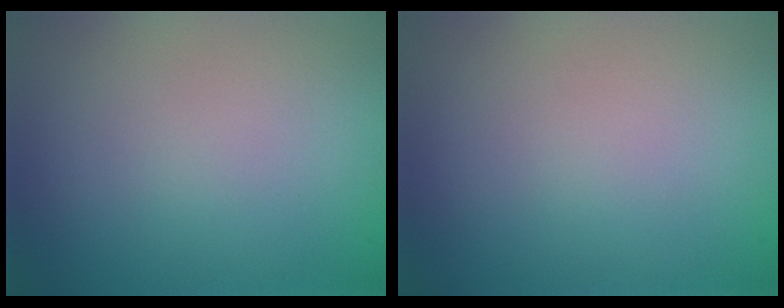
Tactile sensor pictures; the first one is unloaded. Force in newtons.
{"total": 0.0}